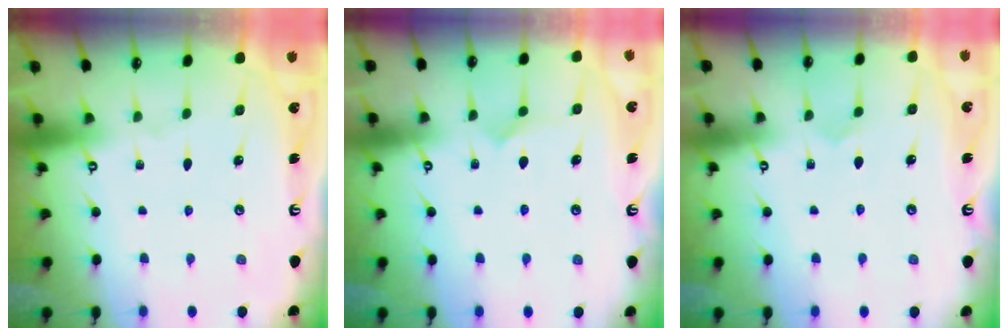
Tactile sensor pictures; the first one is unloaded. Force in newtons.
{"total": 6.5, "press": 6.5, "slide": 0.2}
{"total": 3.1, "press": 3.0, "slide": 0.3}